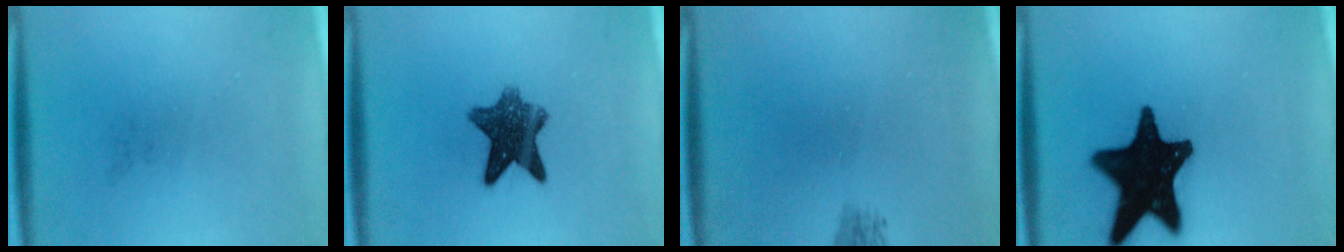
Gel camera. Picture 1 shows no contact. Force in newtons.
{"total": 8.8}
{"total": 1.3}
{"total": 19.6}